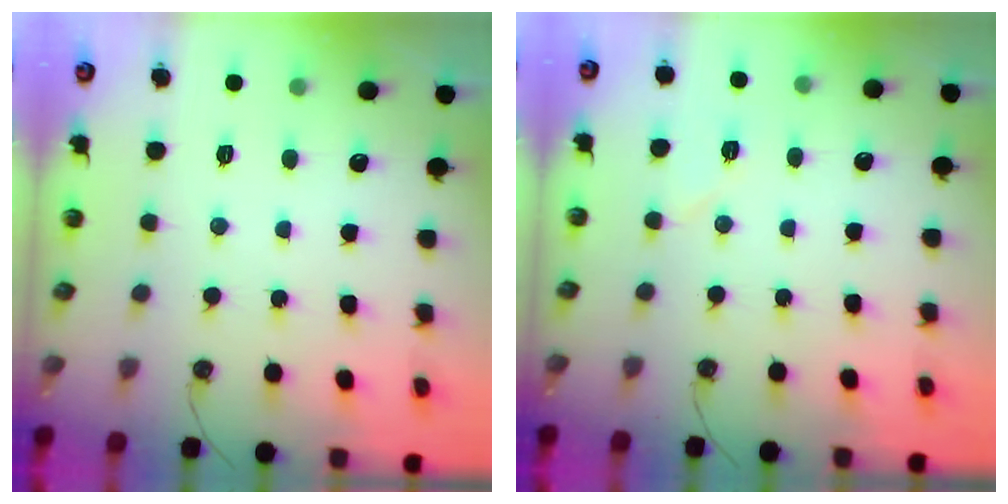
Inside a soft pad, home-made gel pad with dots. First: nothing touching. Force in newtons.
{"total": 6.0, "press": 5.7, "slide": 1.8}